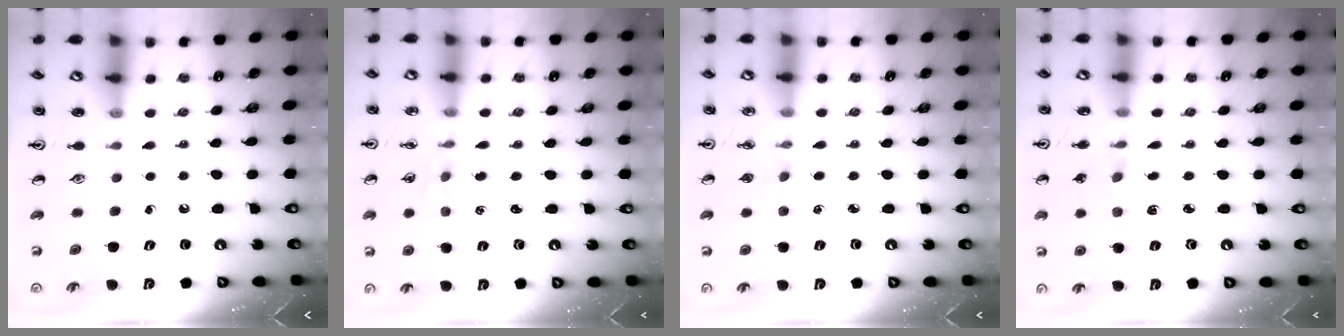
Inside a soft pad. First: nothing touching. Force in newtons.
{"total": 1.2, "press": 1.2, "slide": 0.1}
{"total": 2.5, "press": 2.5, "slide": 0.4}
{"total": 1.9, "press": 1.9, "slide": 0.4}